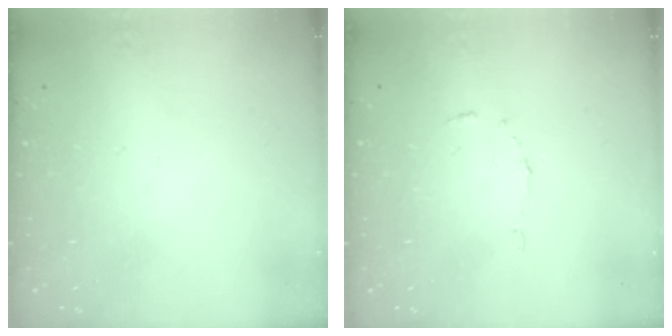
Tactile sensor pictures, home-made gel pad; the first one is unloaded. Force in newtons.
{"total": 3.9, "press": 3.8, "slide": 0.3}